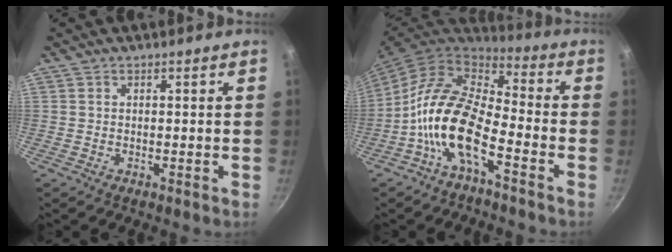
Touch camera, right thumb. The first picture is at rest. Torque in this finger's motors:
{"motor_torque": [0.20, 0.86, 1.76, -1.03, 0.44]}